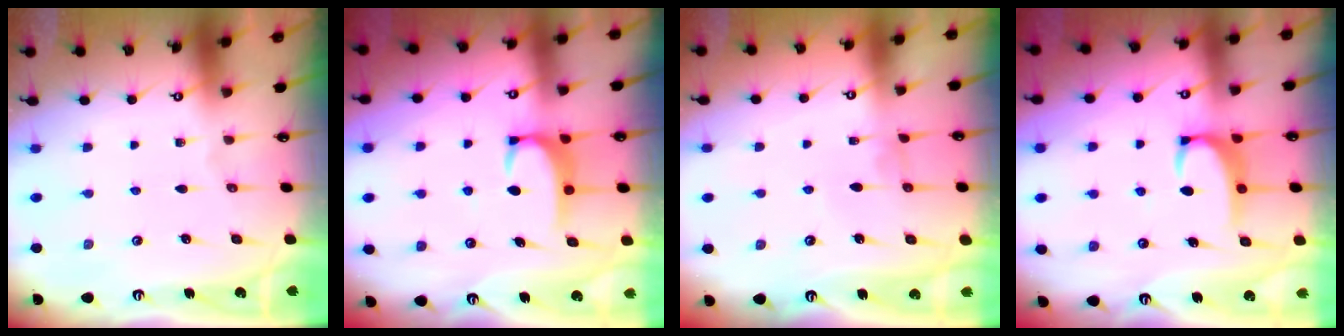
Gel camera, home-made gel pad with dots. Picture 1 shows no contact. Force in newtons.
{"total": 3.0, "press": 3.0, "slide": 0.5}
{"total": 0.0}
{"total": 2.9, "press": 2.9, "slide": 0.5}